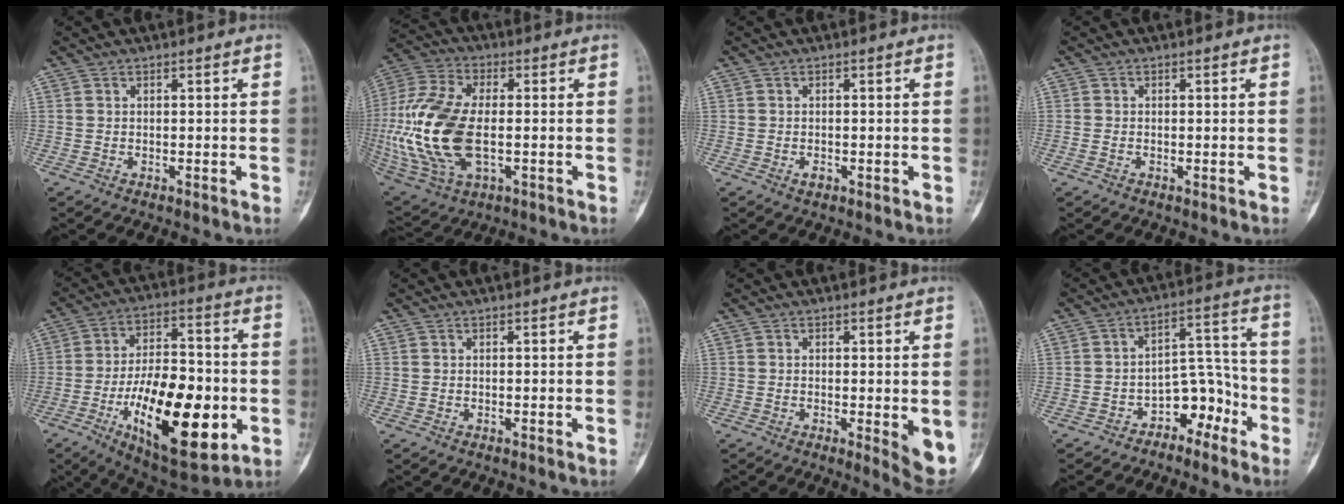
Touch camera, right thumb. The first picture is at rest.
{"total": 21.7, "force": [-2.3, 11.7, 18.2], "torque": [-0.415, -0.003, -0.032]}
{"total": 1.2, "force": [-0.5, 0.9, 0.7], "torque": [-0.010, 0.003, -0.006]}
{"total": 0.7, "force": [-0.3, 0.5, 0.4], "torque": [-0.014, 0.001, -0.006]}
{"total": 24.2, "force": [-6.5, 10.5, 20.8], "torque": [-0.323, 0.015, -0.089]}
{"total": 0.0}
{"total": 5.8, "force": [-0.9, 1.7, 5.4], "torque": [-0.068, -0.015, -0.011]}
{"total": 8.3, "force": [-5.1, 5.3, 3.9], "torque": [-0.019, 0.083, -0.086]}